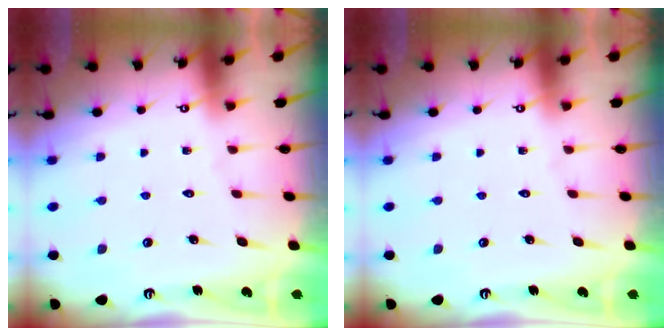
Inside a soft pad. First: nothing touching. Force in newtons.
{"total": 0.0}